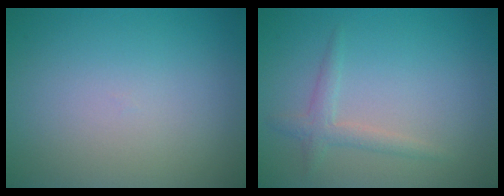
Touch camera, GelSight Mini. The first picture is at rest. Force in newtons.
{"total": 1.7, "press": 1.7, "slide": 0.0}